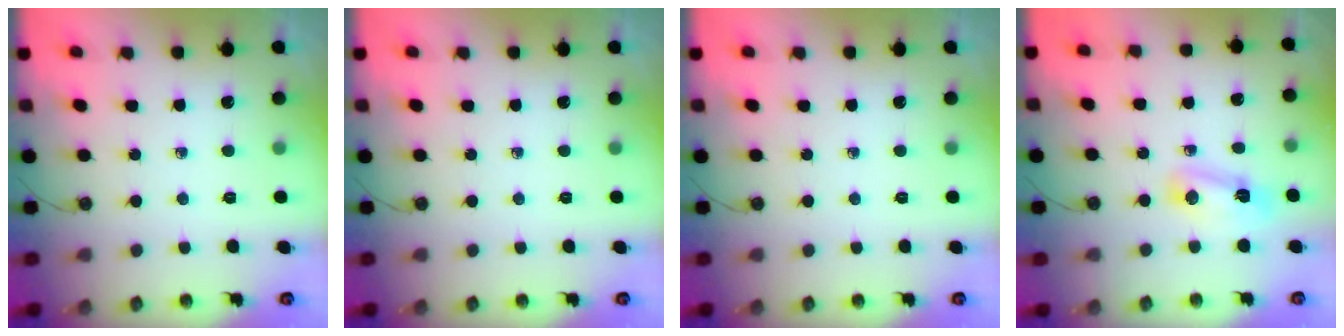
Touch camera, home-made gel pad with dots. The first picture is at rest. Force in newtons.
{"total": 0.0}
{"total": 0.0}
{"total": 5.2, "press": 5.1, "slide": 0.7}